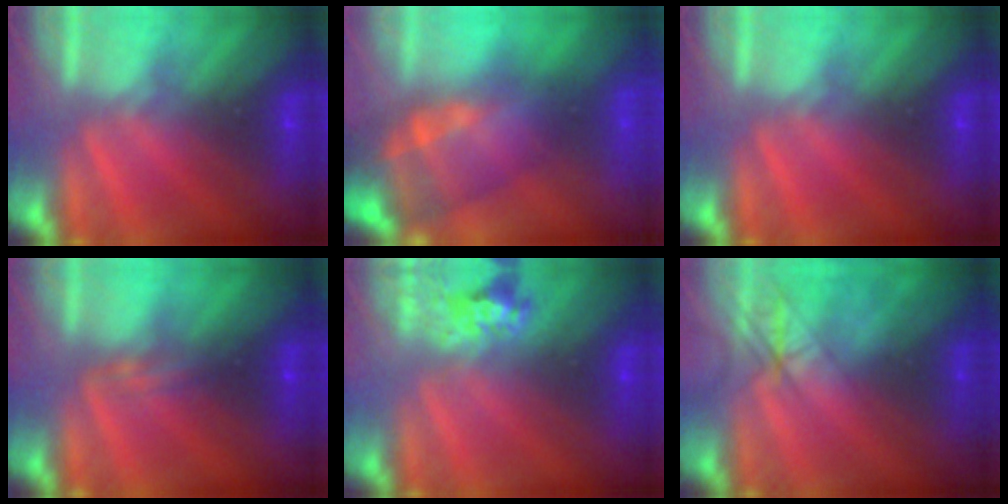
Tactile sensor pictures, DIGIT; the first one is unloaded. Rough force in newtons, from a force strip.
{"total": 7.5}
{"total": 0.0}
{"total": 2.3}
{"total": 2.4}
{"total": 2.5}